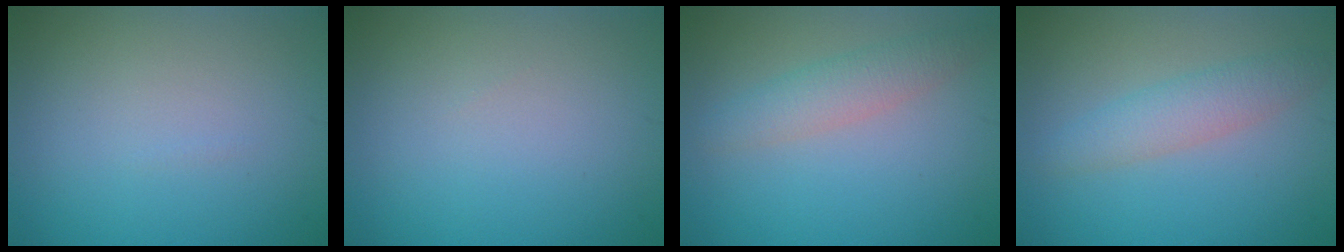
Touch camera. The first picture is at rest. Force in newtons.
{"total": 0.0}
{"total": 2.7, "press": 2.6, "slide": 0.2}
{"total": 2.9, "press": 2.9, "slide": 0.1}